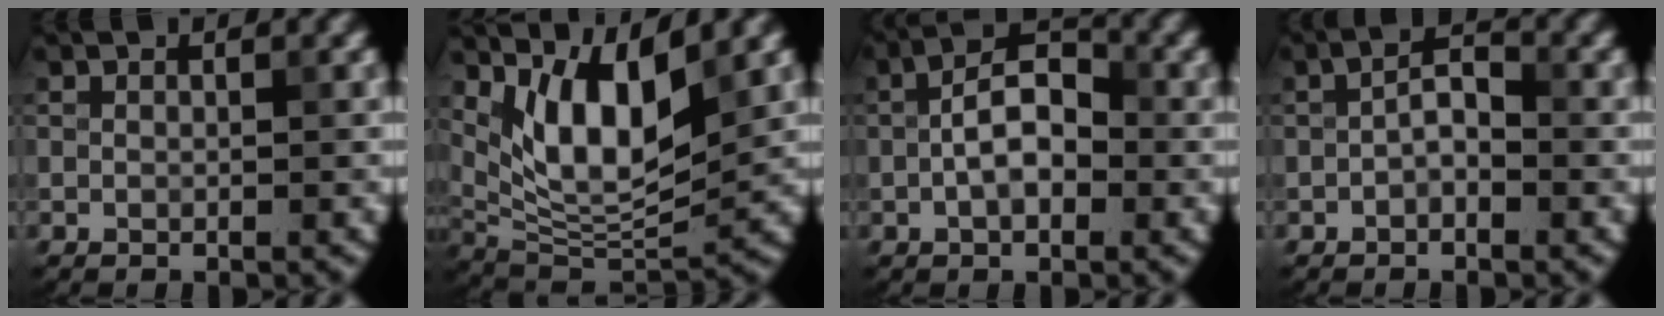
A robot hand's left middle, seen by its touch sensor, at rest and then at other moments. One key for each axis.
{"total": 8.1, "fx": 3.7, "fy": 3.0, "fz": 6.6, "tx": -0.116, "ty": -0.017, "tz": 0.072}
{"total": 4.5, "fx": -0.7, "fy": 2.4, "fz": 3.8, "tx": -0.065, "ty": 0.010, "tz": -0.019}
{"total": 2.0, "fx": -0.6, "fy": 1.0, "fz": 1.7, "tx": -0.029, "ty": 0.008, "tz": -0.016}